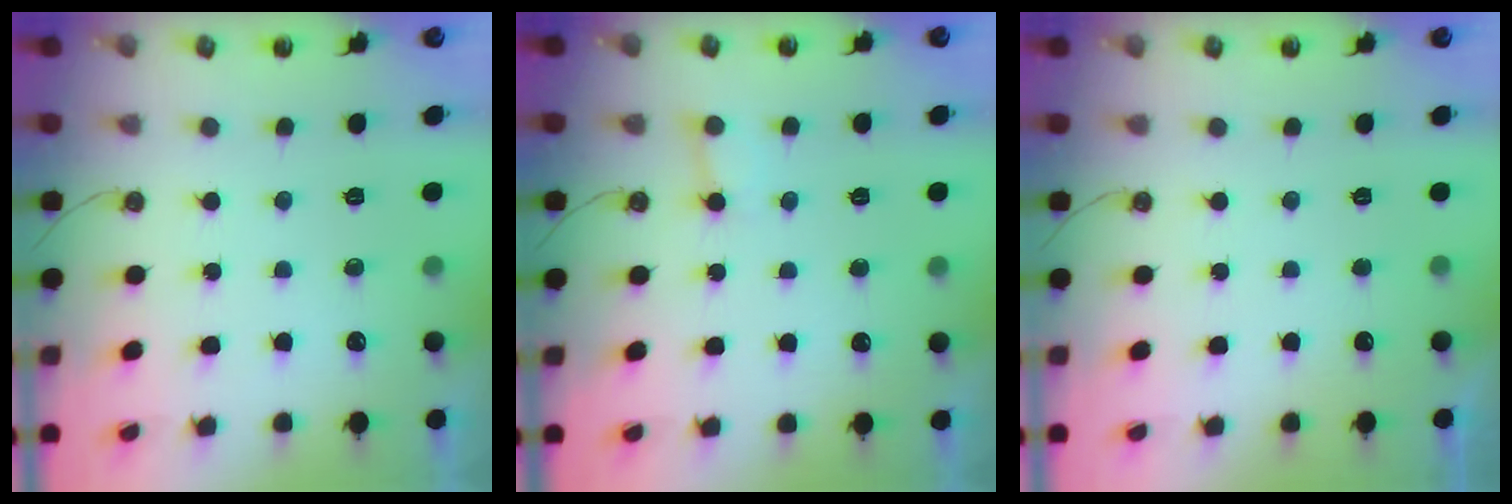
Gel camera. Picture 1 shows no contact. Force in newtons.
{"total": 4.0, "press": 4.0, "slide": 0.4}
{"total": 0.0}